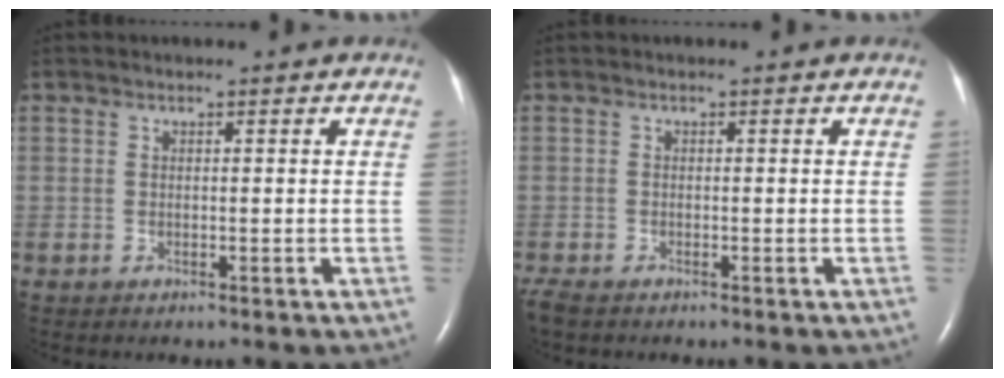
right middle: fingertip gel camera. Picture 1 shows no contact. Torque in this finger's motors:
{"motor_torque": [0.02, -0.05, 0.03, 0.02]}